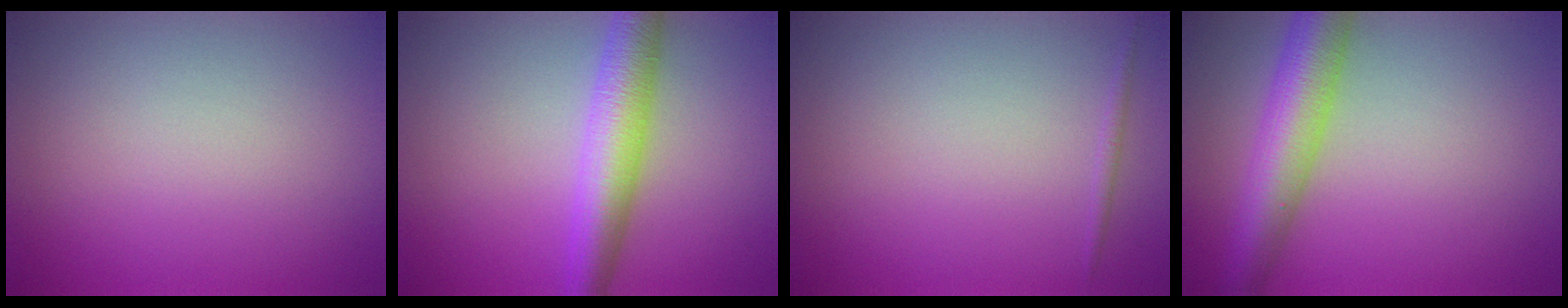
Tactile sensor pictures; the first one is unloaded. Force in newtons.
{"total": 5.2, "press": 5.2, "slide": 0.0}
{"total": 0.6, "press": 0.6, "slide": 0.1}
{"total": 6.7, "press": 6.7, "slide": 0.1}